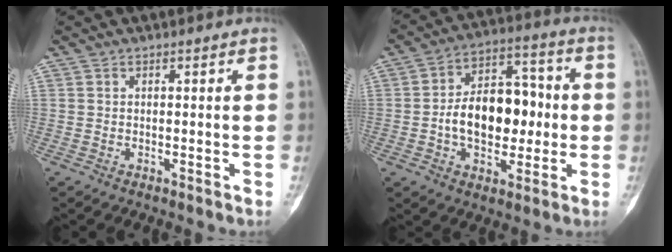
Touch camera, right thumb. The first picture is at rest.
{"total": 15.5, "force": [-1.0, 9.8, 11.9], "torque": [-0.156, 0.036, -0.016]}